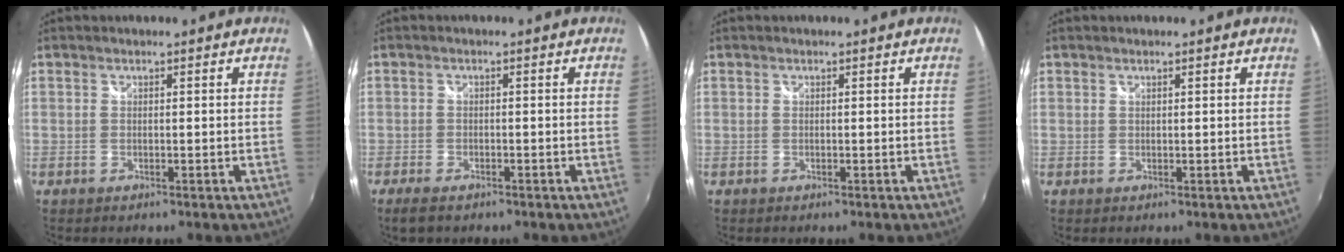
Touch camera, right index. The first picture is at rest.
{"total": 3.7, "force": [-2.7, 1.5, 2.1], "torque": [-0.052, -0.012, -0.047]}
{"total": 0.0}
{"total": 0.6, "force": [0.4, 0.5, -0.1], "torque": [0.004, 0.005, 0.007]}